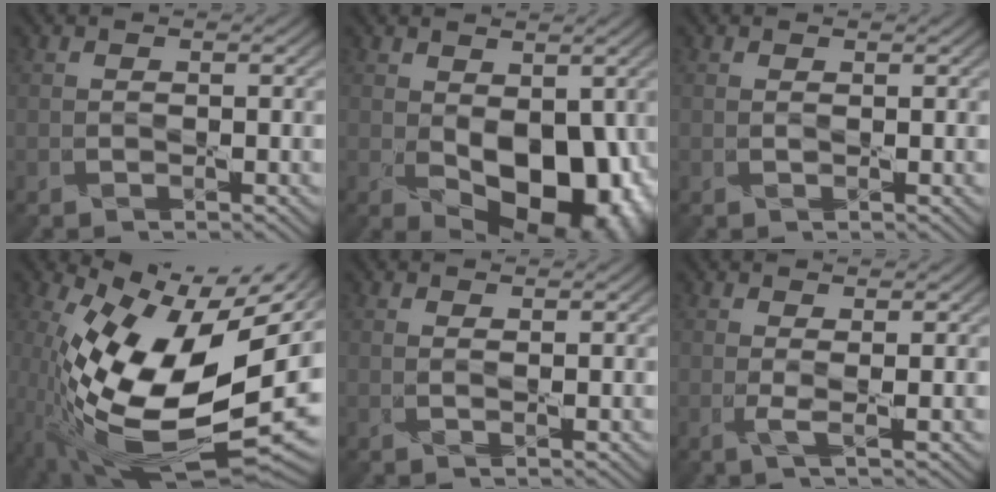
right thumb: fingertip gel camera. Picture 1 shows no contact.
{"total": 12.4, "force": [-2.0, 7.4, 9.8], "torque": [-0.144, -0.039, -0.005]}
{"total": 0.0}
{"total": 18.8, "force": [-2.4, 8.0, 16.9], "torque": [-0.301, -0.032, -0.039]}
{"total": 0.6, "force": [0.6, 0.0, 0.2], "torque": [-0.007, 0.000, 0.009]}
{"total": 1.5, "force": [0.3, 0.2, 1.4], "torque": [-0.033, 0.001, 0.001]}